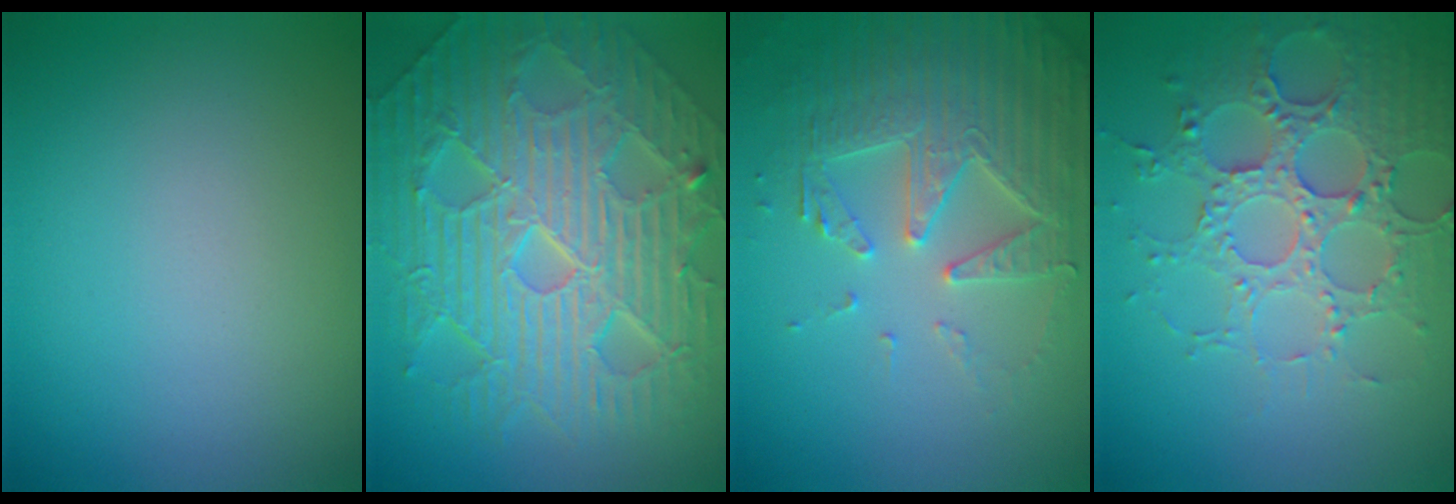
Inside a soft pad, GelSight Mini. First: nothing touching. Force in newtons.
{"total": 11.7, "press": 7.8, "slide": 8.8}
{"total": 4.8, "press": 4.4, "slide": 2.0}
{"total": 4.7, "press": 4.6, "slide": 1.0}